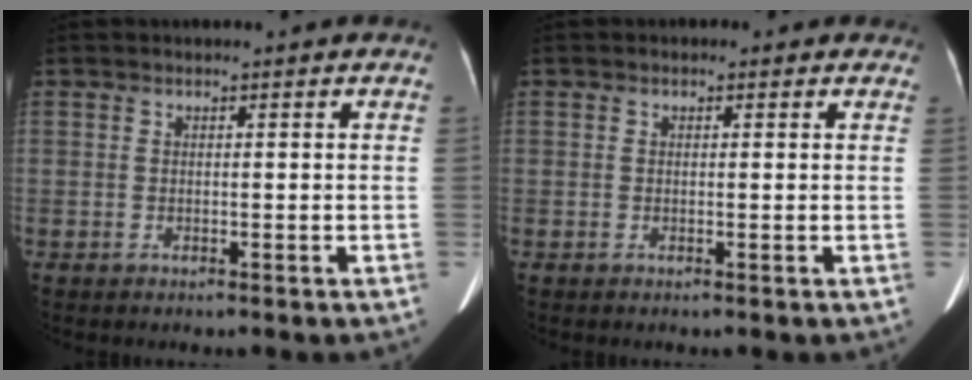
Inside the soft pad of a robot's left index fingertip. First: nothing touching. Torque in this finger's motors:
{"motor_torque": [0.98, -1.16, 0.11, 0.02]}